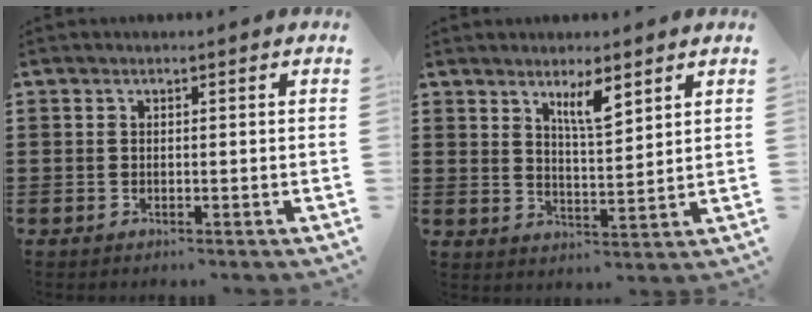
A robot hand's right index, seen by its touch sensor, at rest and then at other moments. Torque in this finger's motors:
{"motor_torque": [0.22, 0.11, 0.14, 0.04]}